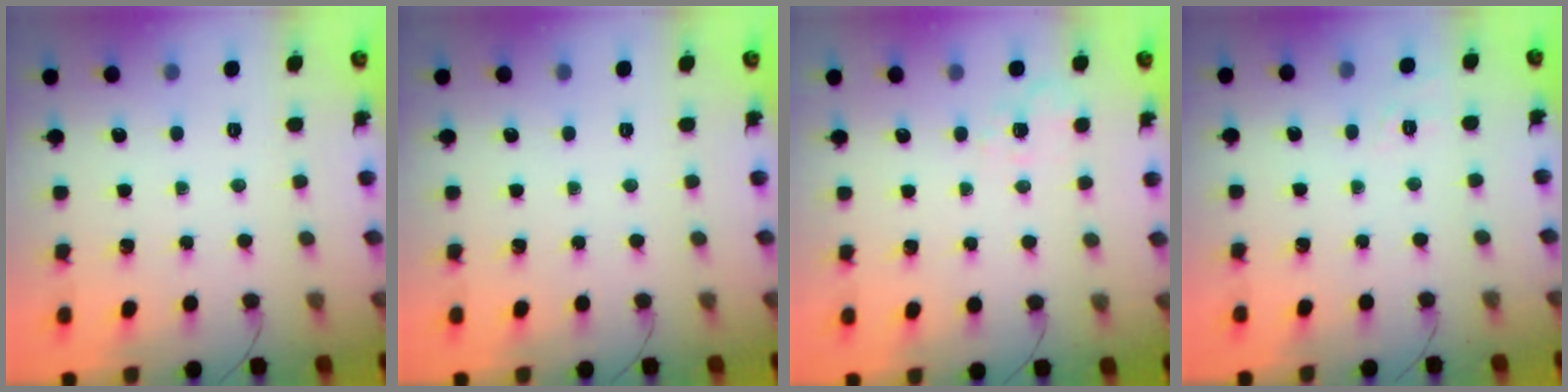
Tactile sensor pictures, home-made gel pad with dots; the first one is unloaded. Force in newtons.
{"total": 0.0}
{"total": 8.1, "press": 7.8, "slide": 2.1}
{"total": 1.5, "press": 0.1, "slide": 1.5}